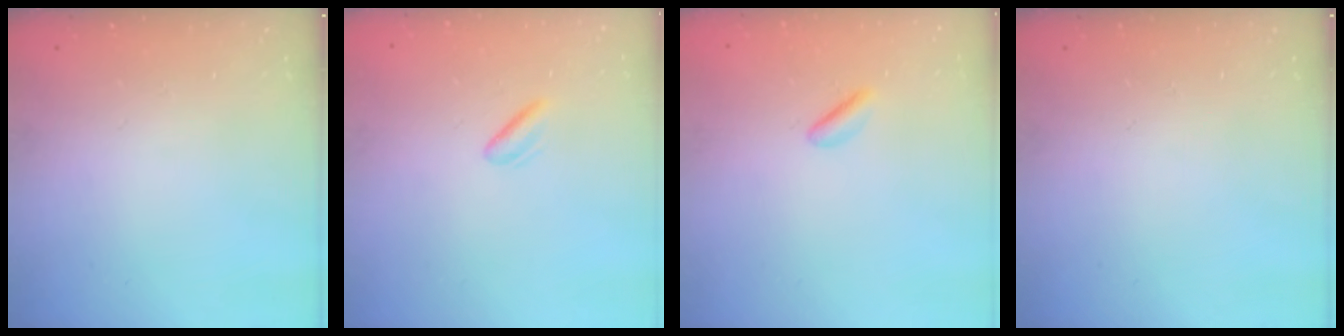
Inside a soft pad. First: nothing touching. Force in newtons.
{"total": 2.9, "press": 2.6, "slide": 1.3}
{"total": 2.6, "press": 2.4, "slide": 1.0}
{"total": 0.0}